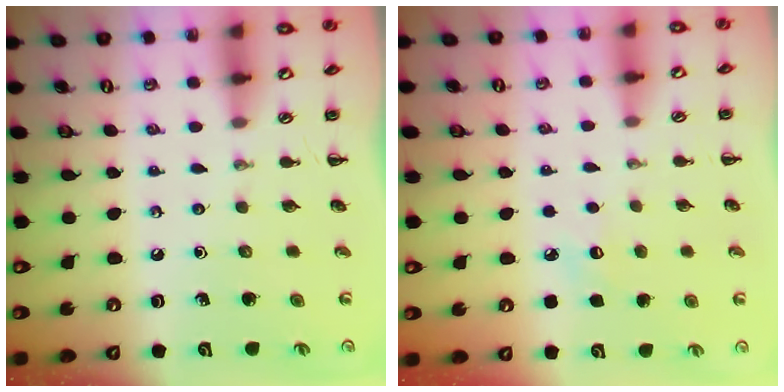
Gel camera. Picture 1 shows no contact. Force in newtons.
{"total": 5.6, "press": 5.4, "slide": 1.4}